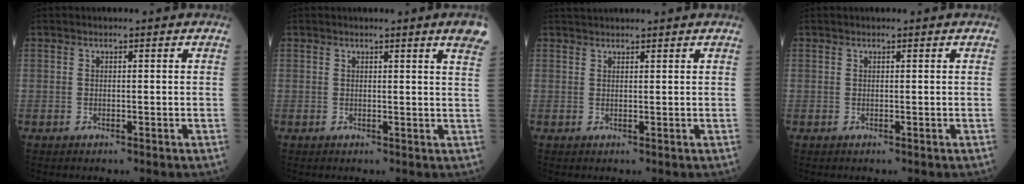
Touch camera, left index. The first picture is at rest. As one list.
[{"total": 4.3, "force": [3.2, -0.3, 2.8], "torque": [-0.030, -0.011, 0.022]}, {"total": 2.7, "force": [2.6, -0.2, 0.7], "torque": [-0.007, 0.029, 0.049]}, {"total": 0.0}]